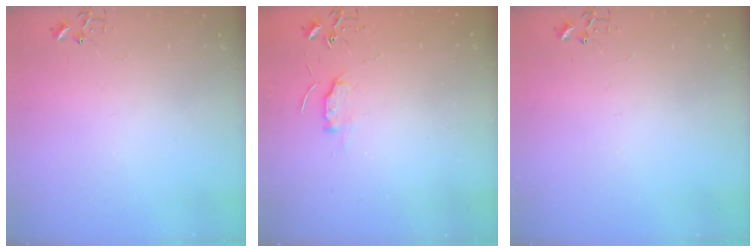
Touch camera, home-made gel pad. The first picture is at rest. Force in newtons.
{"total": 6.8, "press": 6.7, "slide": 0.7}
{"total": 0.0}